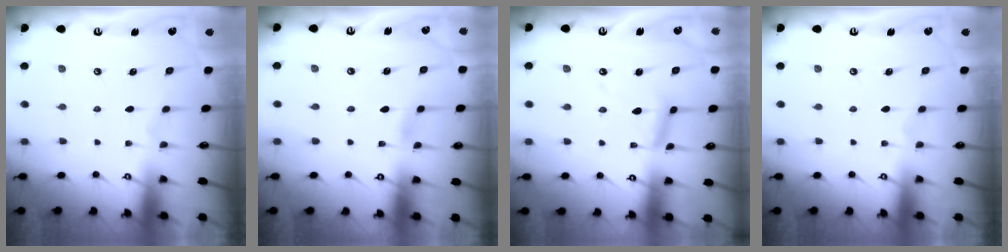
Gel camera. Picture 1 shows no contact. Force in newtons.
{"total": 1.7, "press": 1.7, "slide": 0.2}
{"total": 10.4, "press": 10.4, "slide": 0.7}
{"total": 0.0}